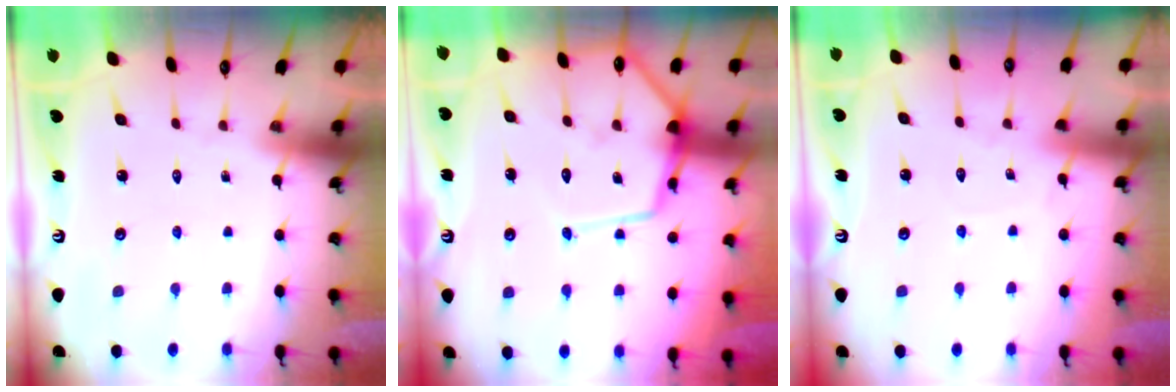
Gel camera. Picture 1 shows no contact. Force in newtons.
{"total": 13.6, "press": 13.6, "slide": 1.2}
{"total": 4.7, "press": 4.7, "slide": 0.5}